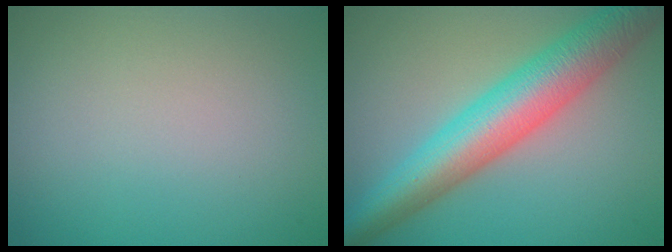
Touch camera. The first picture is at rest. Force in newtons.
{"total": 8.7, "press": 8.7, "slide": 0.1}